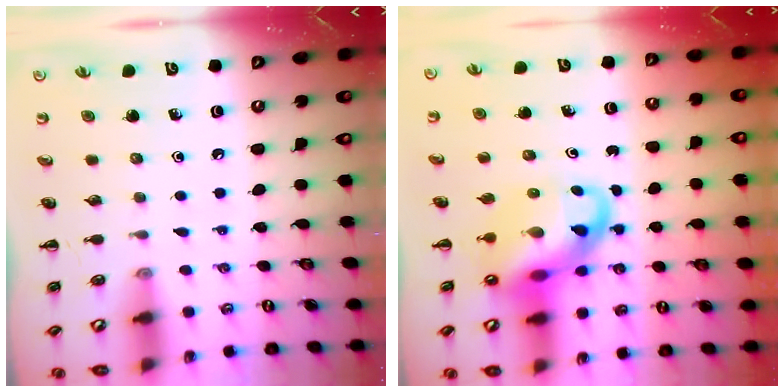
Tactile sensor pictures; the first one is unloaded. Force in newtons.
{"total": 12.6, "press": 12.1, "slide": 3.4}